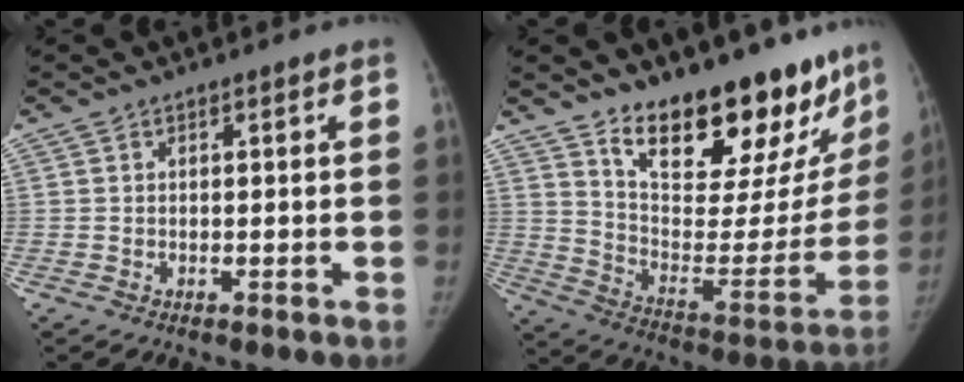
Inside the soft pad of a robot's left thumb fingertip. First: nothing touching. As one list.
[{"total": 27.3, "force": [20.0, 11.2, 14.8], "torque": [-0.173, -0.112, 0.298]}]